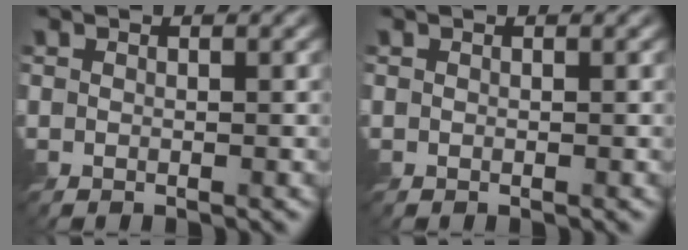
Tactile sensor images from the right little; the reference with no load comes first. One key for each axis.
{"total": 0.0}